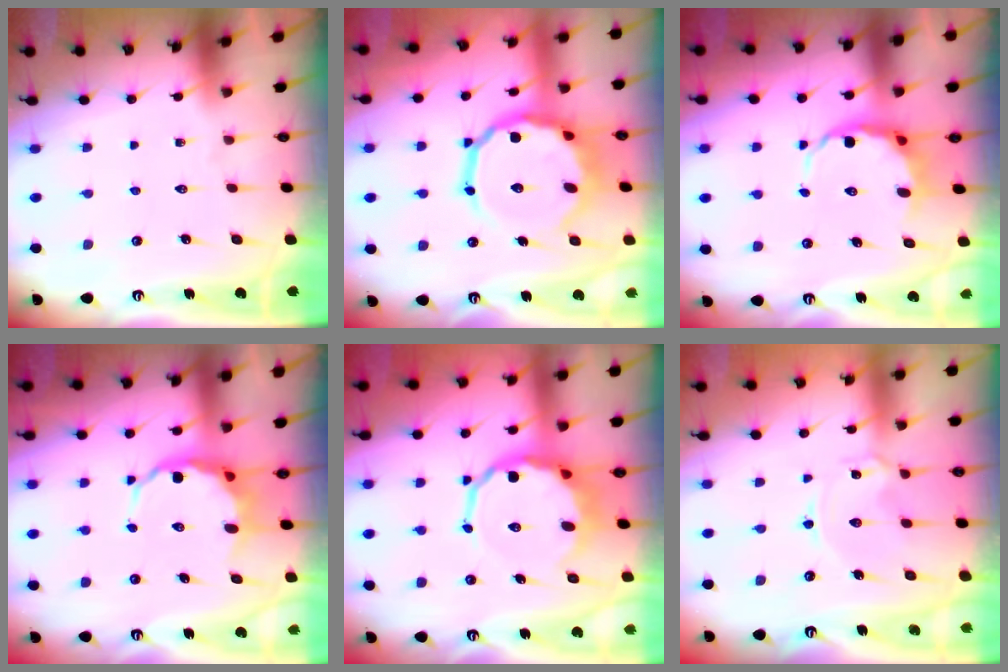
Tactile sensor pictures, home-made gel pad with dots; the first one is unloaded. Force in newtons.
{"total": 16.5, "press": 16.1, "slide": 3.3}
{"total": 6.6, "press": 6.1, "slide": 2.5}
{"total": 6.4, "press": 6.2, "slide": 1.6}
{"total": 10.8, "press": 10.4, "slide": 2.8}
{"total": 2.4, "press": 2.4, "slide": 0.4}